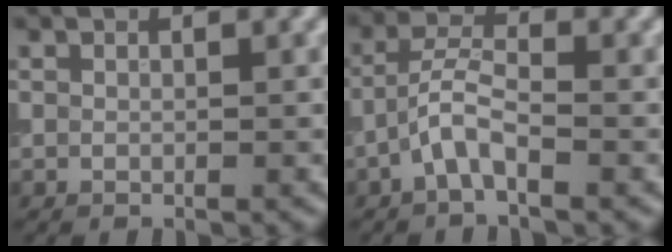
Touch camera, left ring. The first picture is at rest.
{"total": 3.4, "force": [-1.7, 1.1, 2.7], "torque": [-0.056, 0.009, -0.044]}